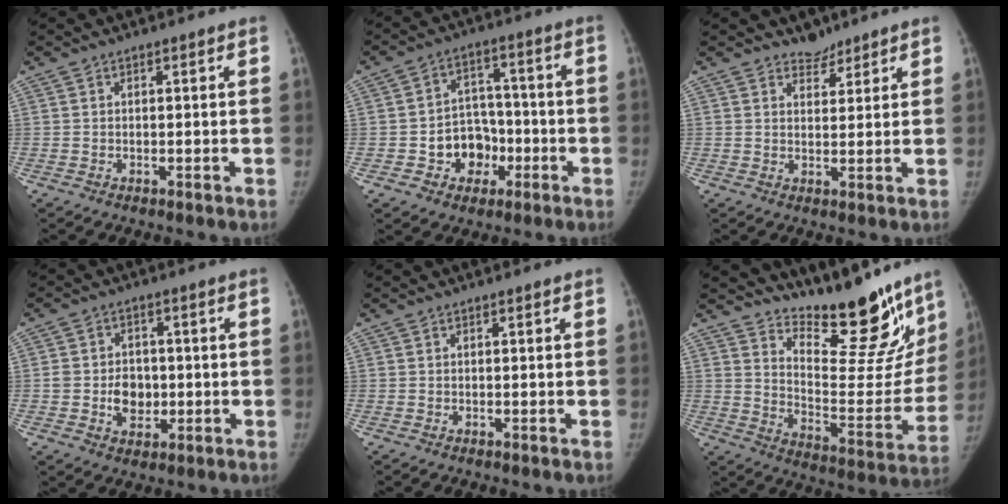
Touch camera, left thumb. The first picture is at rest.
{"total": 9.5, "force": [-3.2, 7.9, 4.4], "torque": [-0.020, 0.036, -0.046]}
{"total": 3.1, "force": [2.7, 1.6, 0.1], "torque": [0.019, -0.020, 0.039]}
{"total": 6.7, "force": [-0.8, 5.5, 3.8], "torque": [-0.032, 0.007, -0.011]}
{"total": 0.0}
{"total": 20.8, "force": [17.6, 5.9, 9.3], "torque": [-0.081, -0.137, 0.256]}